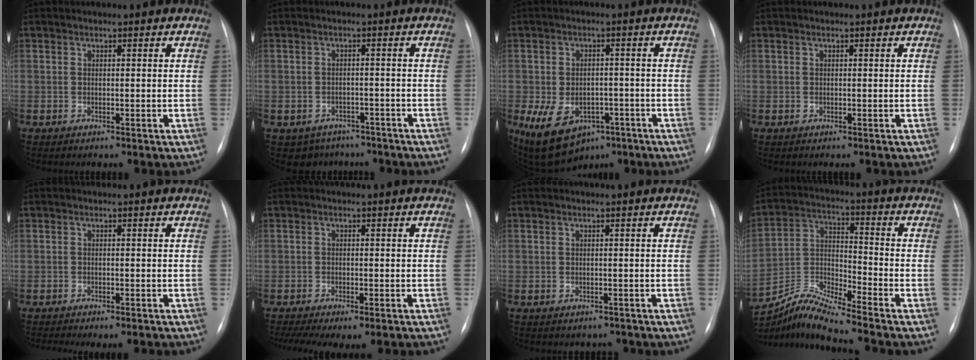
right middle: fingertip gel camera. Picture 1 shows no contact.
{"total": 6.0, "force": [-4.5, 3.8, 0.6], "torque": [-0.005, 0.017, -0.054]}
{"total": 11.5, "force": [-5.8, 7.7, 6.3], "torque": [-0.116, 0.005, -0.080]}
{"total": 0.0}
{"total": 6.4, "force": [-5.6, 1.3, 2.8], "torque": [-0.028, 0.003, -0.071]}
{"total": 10.4, "force": [-7.9, 2.9, 6.1], "torque": [-0.099, -0.001, -0.112]}
{"total": 1.9, "force": [-1.4, 1.2, 0.3], "torque": [-0.005, 0.006, -0.015]}
{"total": 9.6, "force": [-9.0, -1.1, 3.1], "torque": [-0.070, 0.004, -0.174]}